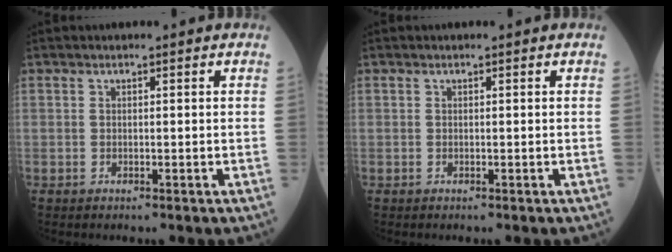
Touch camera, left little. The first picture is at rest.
{"total": 0.0}